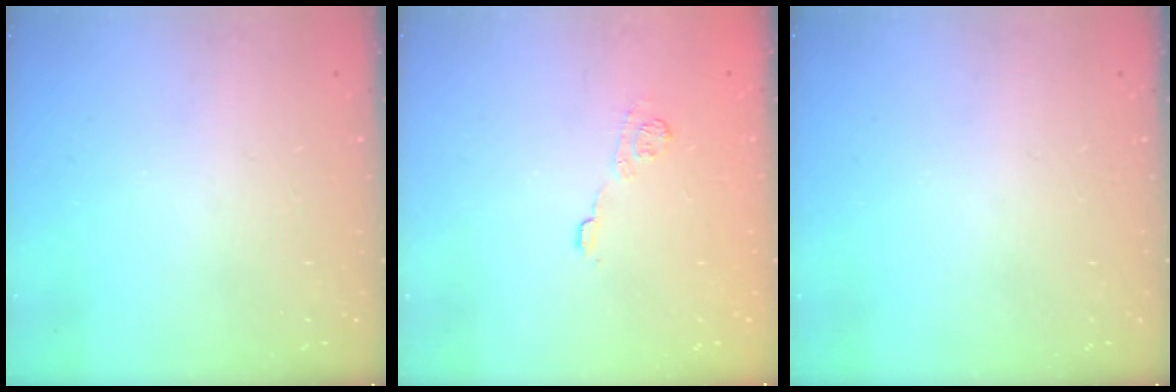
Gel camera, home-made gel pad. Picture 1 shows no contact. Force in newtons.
{"total": 8.3, "press": 8.1, "slide": 1.3}
{"total": 0.0}